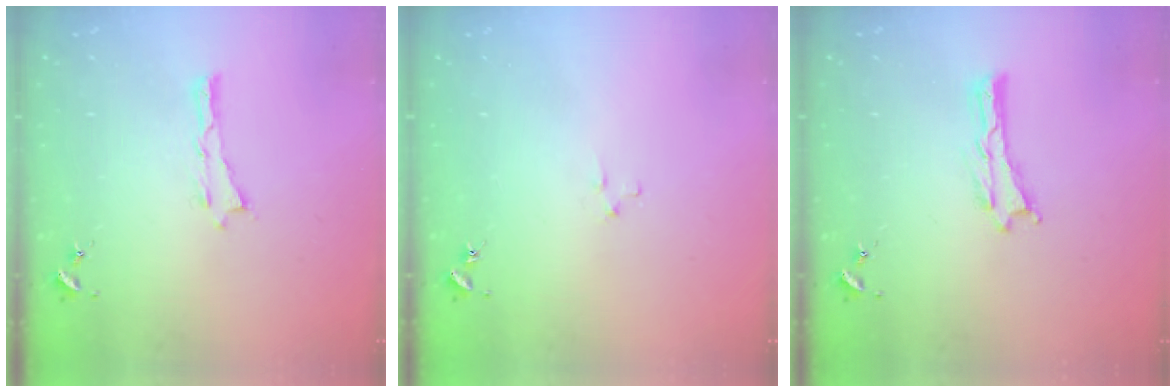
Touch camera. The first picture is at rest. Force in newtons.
{"total": 1.8, "press": 1.8, "slide": 0.1}
{"total": 0.0}